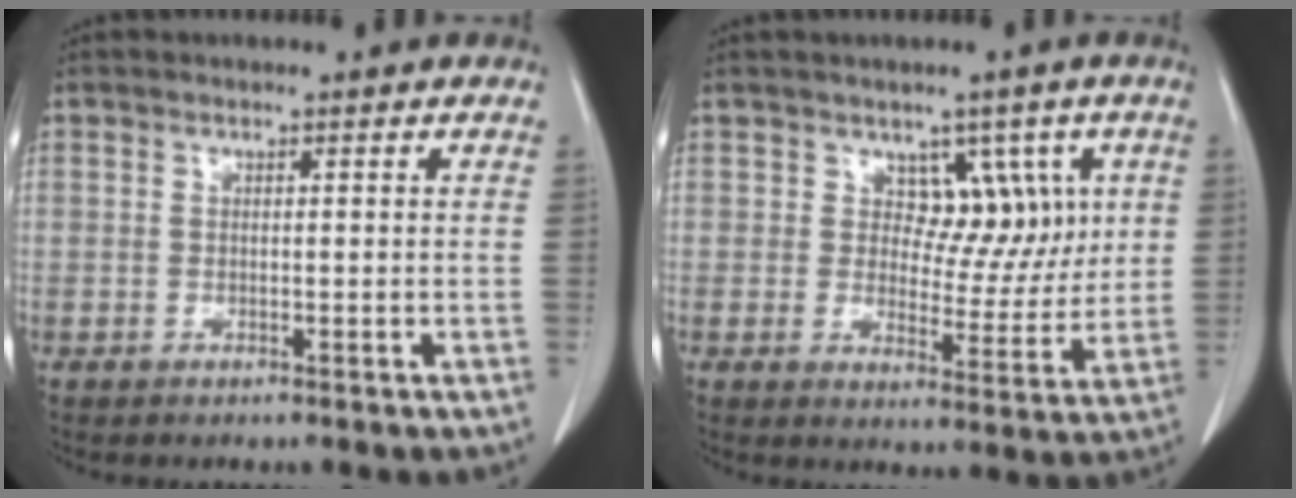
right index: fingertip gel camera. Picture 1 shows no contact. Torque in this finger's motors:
{"motor_torque": [0.02, 0.35, 0.00, 0.00]}